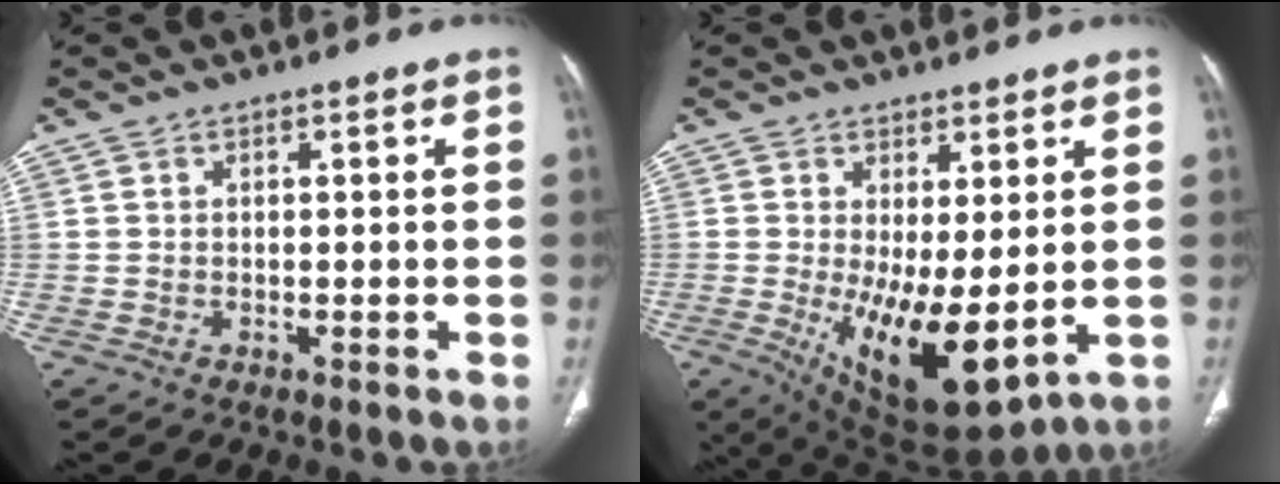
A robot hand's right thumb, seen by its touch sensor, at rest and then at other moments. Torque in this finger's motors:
{"motor_torque": [2.13, 2.23, 0.27, -0.04, 0.55]}